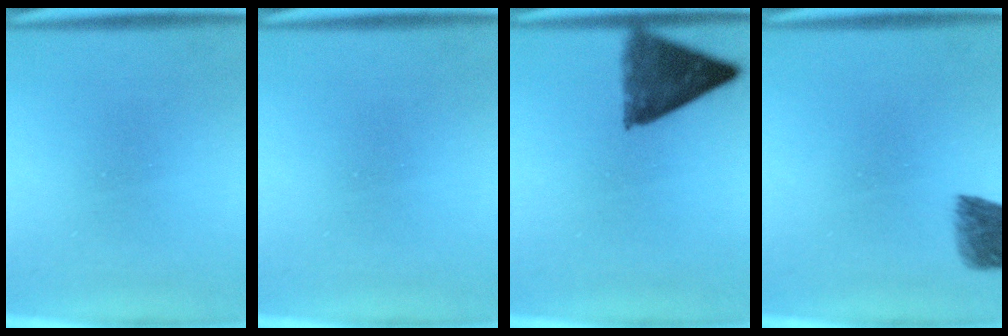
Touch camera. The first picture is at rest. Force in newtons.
{"total": 0.0}
{"total": 8.2}
{"total": 6.1}